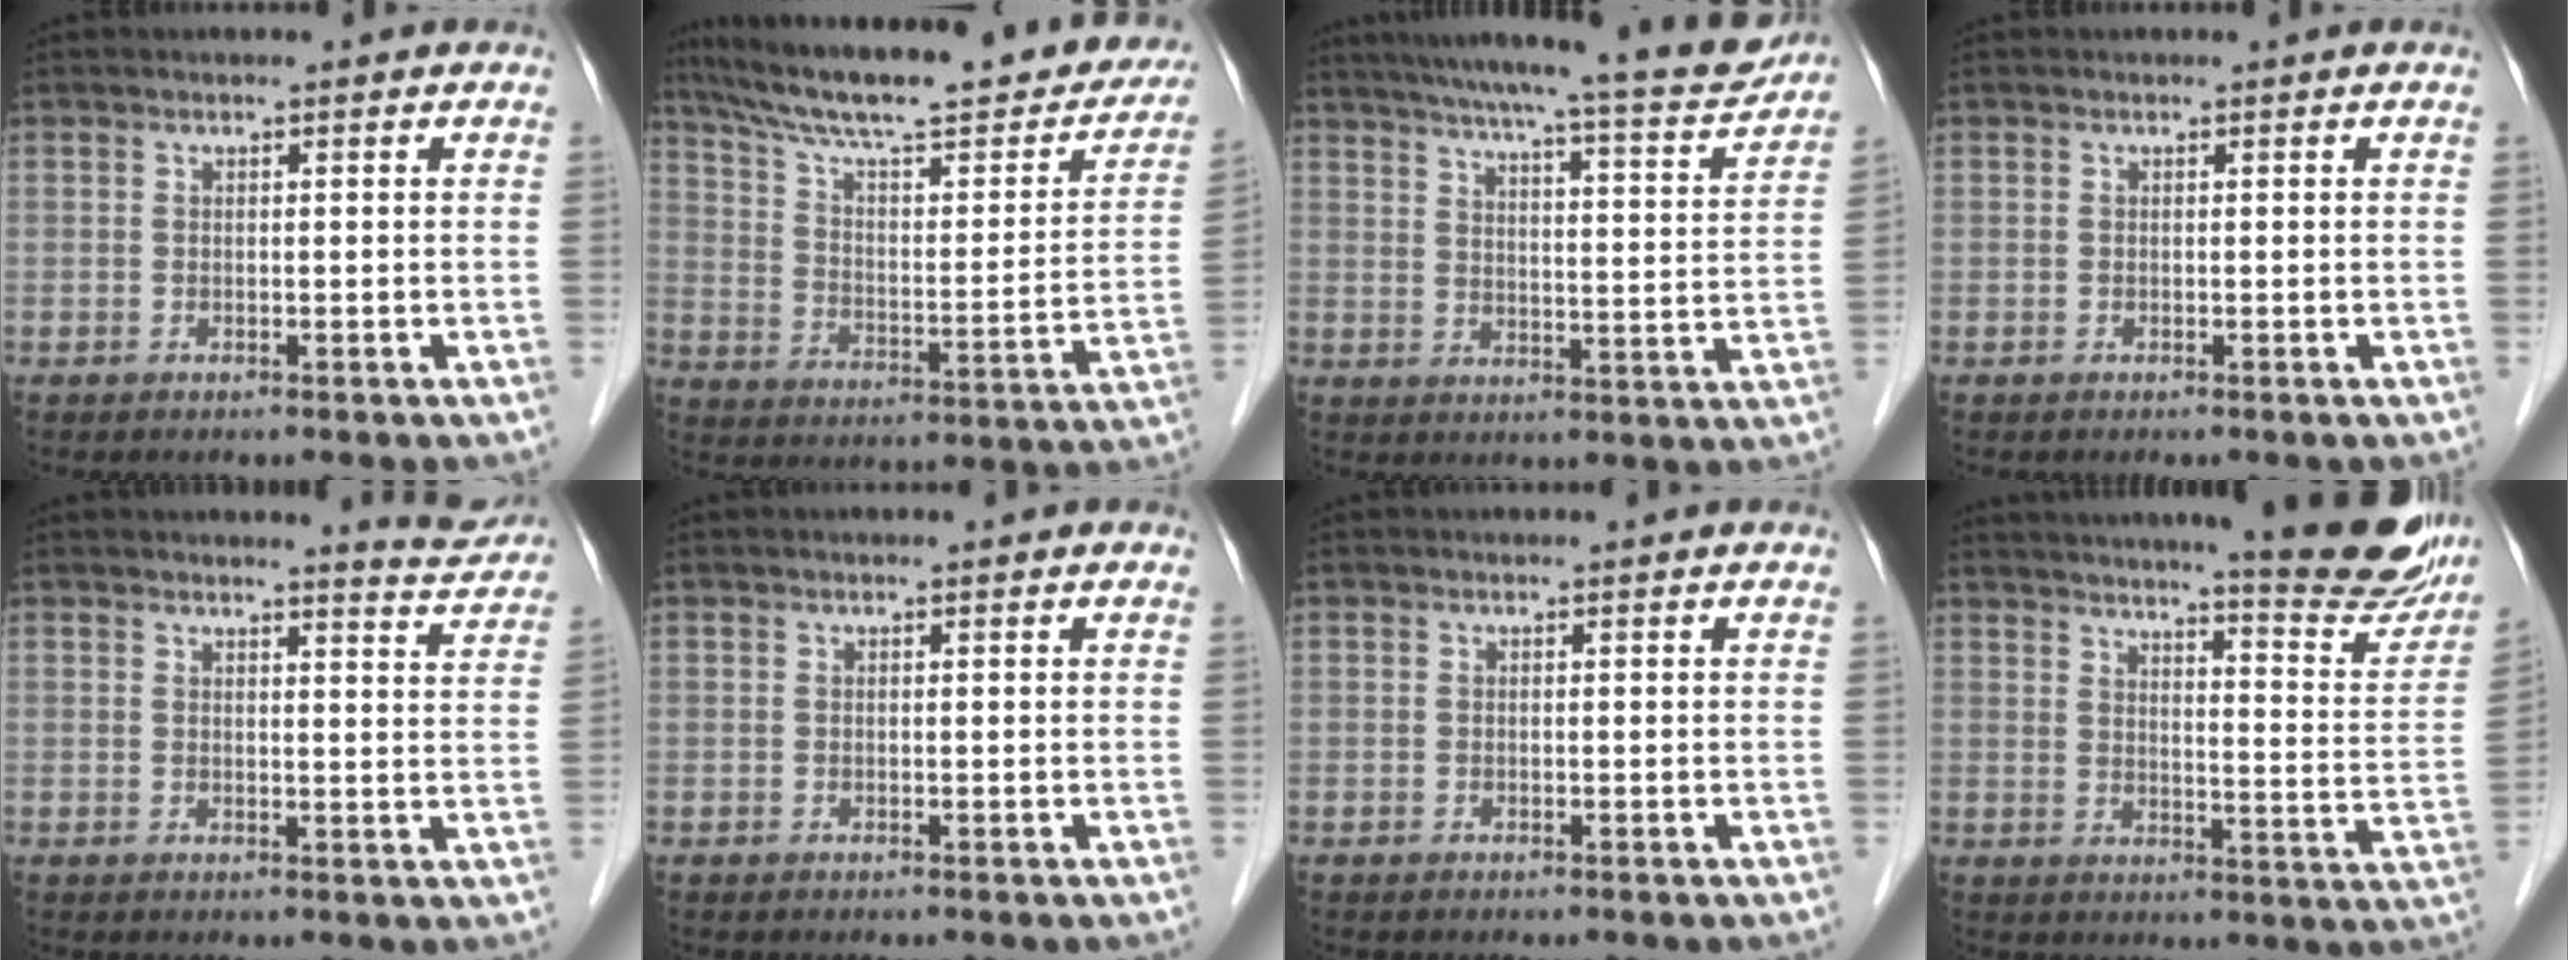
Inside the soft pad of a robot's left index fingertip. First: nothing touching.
{"total": 29.5, "force": [23.9, 5.5, 16.4], "torque": [-0.247, -0.015, 0.324]}
{"total": 19.3, "force": [17.3, 1.2, 8.4], "torque": [-0.126, -0.022, 0.228]}
{"total": 0.0}
{"total": 4.9, "force": [4.9, 0.0, 0.4], "torque": [-0.011, -0.027, 0.044]}
{"total": 0.0}
{"total": 0.0}
{"total": 19.9, "force": [17.1, 1.4, 10.1], "torque": [-0.128, -0.055, 0.211]}